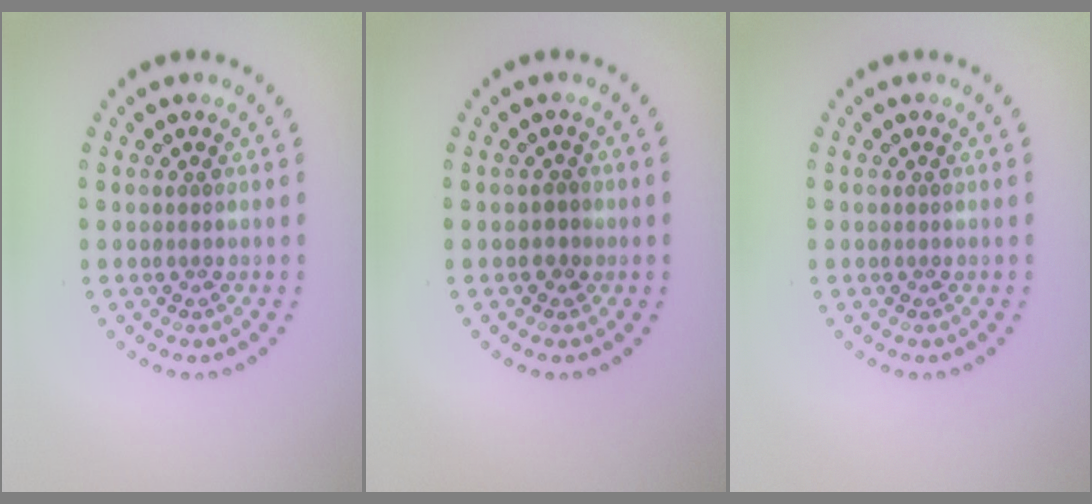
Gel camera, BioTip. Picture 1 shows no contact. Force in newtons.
{"total": 1.0, "press": 0.9, "slide": 0.4}
{"total": 0.0}